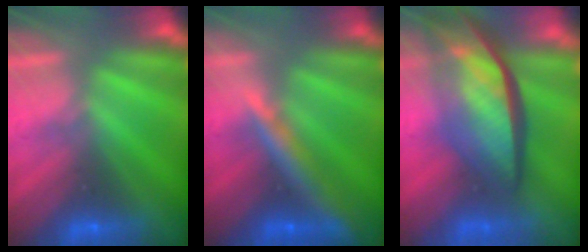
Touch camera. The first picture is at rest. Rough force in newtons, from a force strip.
{"total": 6.9}
{"total": 7.9}